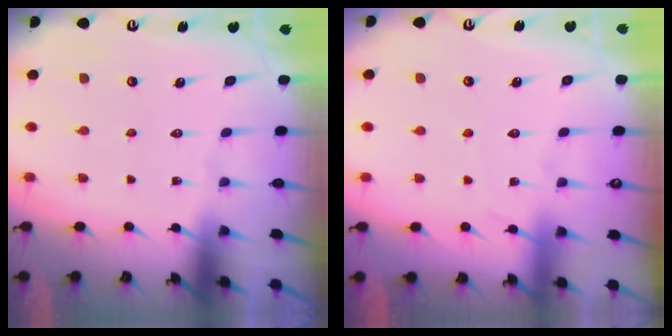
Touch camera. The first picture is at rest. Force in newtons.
{"total": 3.6, "press": 3.5, "slide": 0.5}